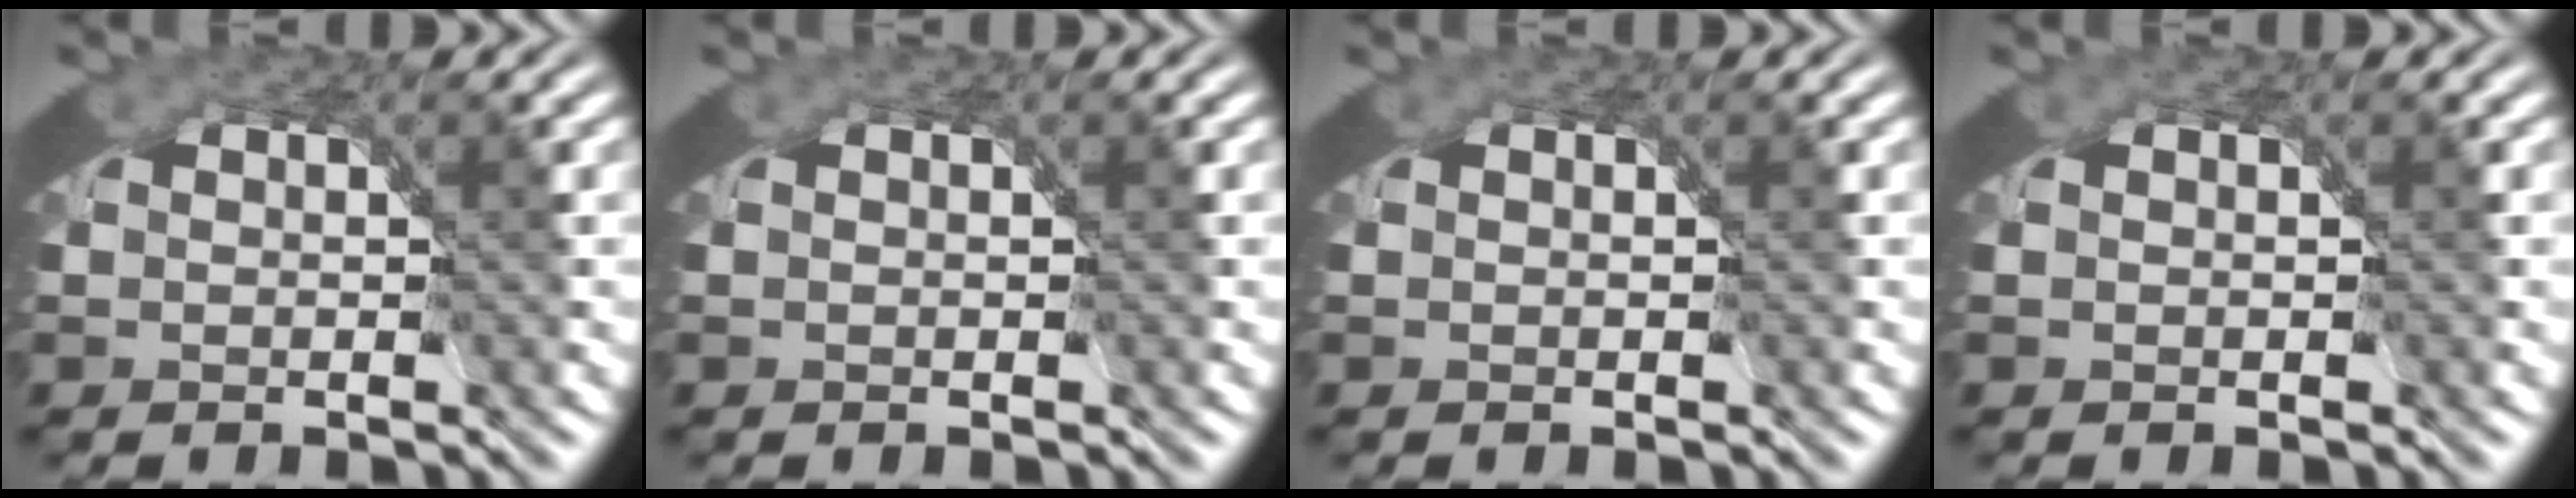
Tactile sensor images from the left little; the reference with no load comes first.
{"total": 0.0}
{"total": 0.0}
{"total": 0.0}